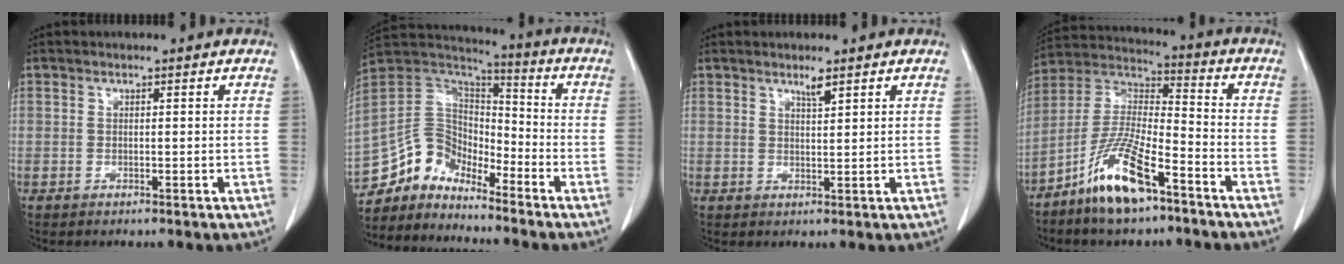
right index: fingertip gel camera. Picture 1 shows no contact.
{"total": 10.6, "force": [-9.3, 4.1, 3.0], "torque": [-0.066, 0.053, -0.183]}
{"total": 1.8, "force": [1.3, 0.0, 1.2], "torque": [-0.022, -0.003, 0.025]}
{"total": 13.0, "force": [-8.2, 2.8, 9.6], "torque": [-0.203, -0.008, -0.157]}